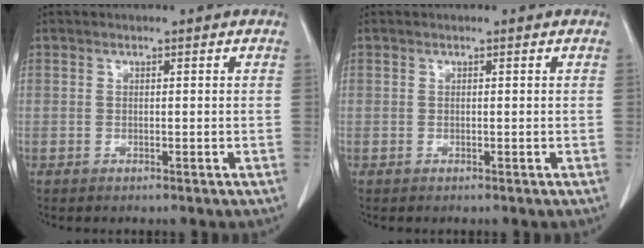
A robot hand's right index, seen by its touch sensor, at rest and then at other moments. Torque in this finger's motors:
{"motor_torque": [-0.03, 0.03, 0.00, 0.00]}